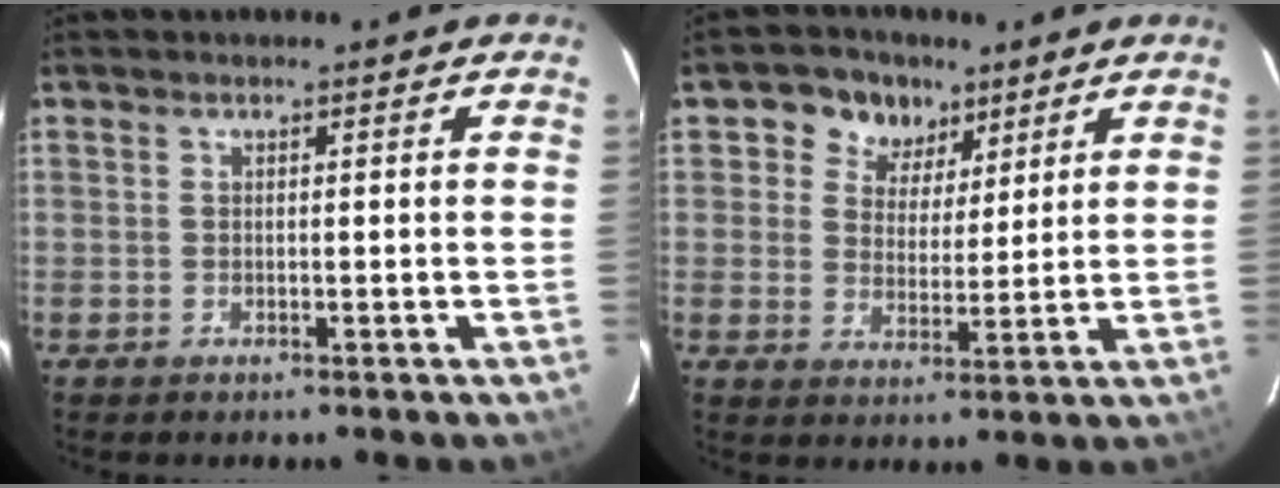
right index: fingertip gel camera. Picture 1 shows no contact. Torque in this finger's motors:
{"motor_torque": [0.58, 0.56, 0.06, 0.04]}